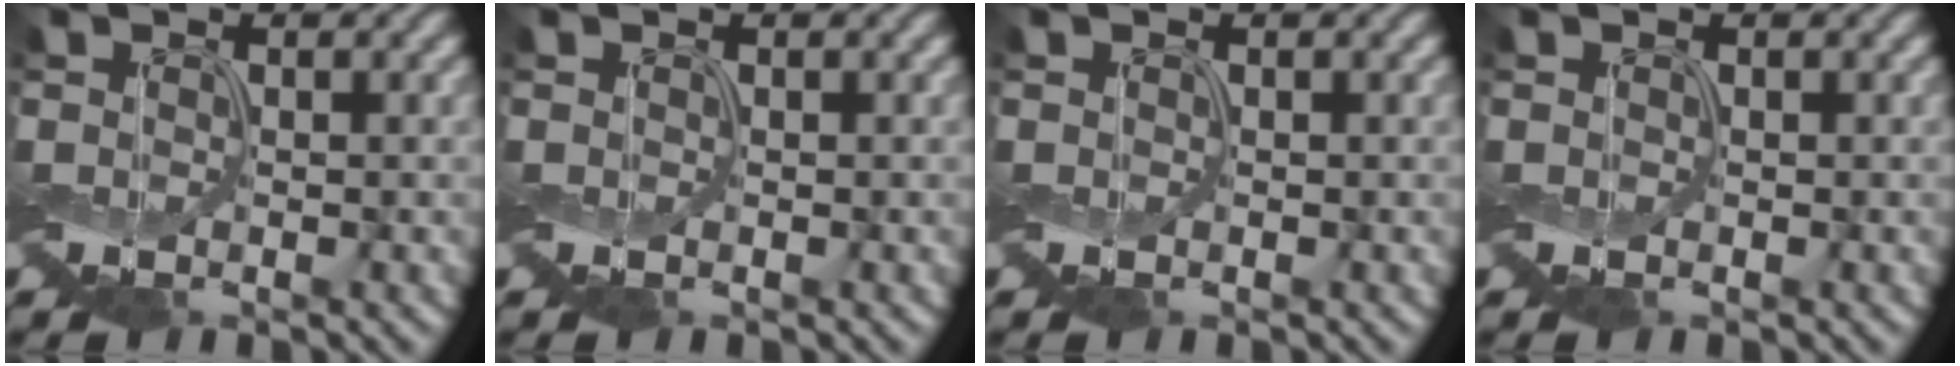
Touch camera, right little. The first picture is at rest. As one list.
[{"total": 0.0}, {"total": 0.0}, {"total": 0.0}]